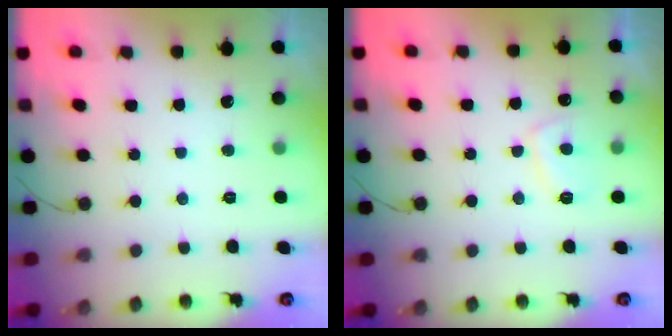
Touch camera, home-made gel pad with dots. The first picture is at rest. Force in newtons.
{"total": 5.1, "press": 5.0, "slide": 0.9}